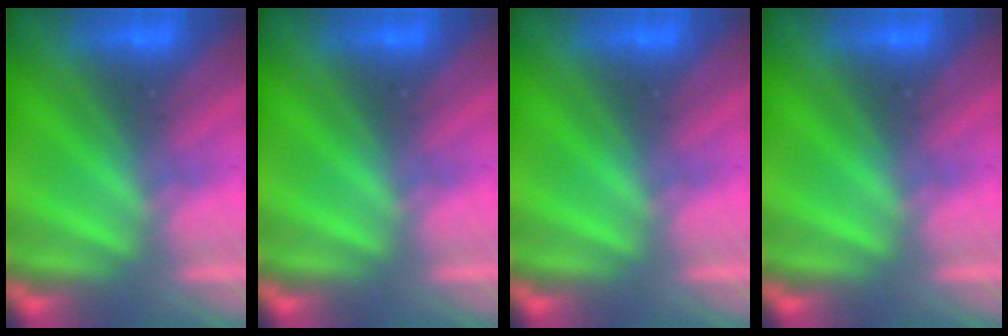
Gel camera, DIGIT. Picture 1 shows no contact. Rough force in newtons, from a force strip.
{"total": 0.0}
{"total": 0.0}
{"total": 0.0}